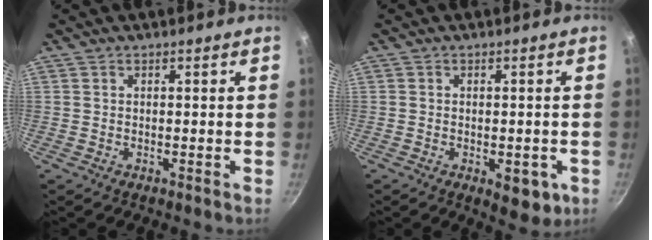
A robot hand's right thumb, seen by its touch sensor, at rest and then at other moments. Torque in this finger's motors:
{"motor_torque": [-0.17, -0.01, -0.05, 0.03, 0.11]}